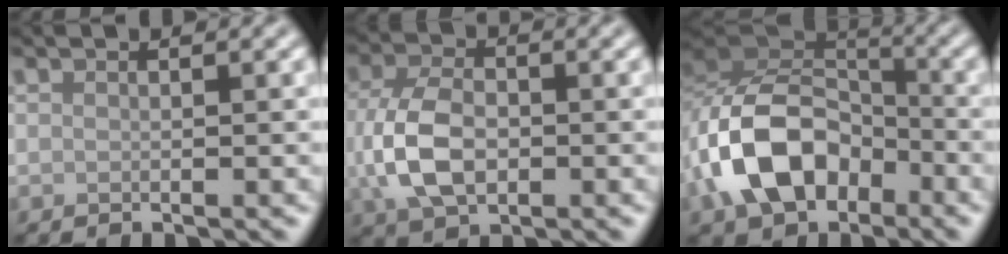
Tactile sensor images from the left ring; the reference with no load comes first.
{"total": 6.1, "force": [-0.7, 4.0, 4.5], "torque": [-0.106, -0.004, -0.016]}
{"total": 9.3, "force": [-3.9, 6.3, 5.8], "torque": [-0.108, 0.010, -0.085]}